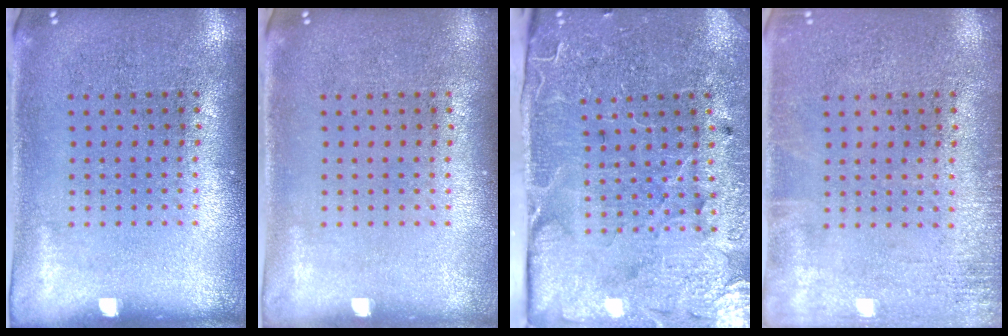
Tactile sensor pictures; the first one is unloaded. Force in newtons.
{"total": 0.0}
{"total": 3.5, "press": 3.4, "slide": 0.7}
{"total": 1.5, "press": 1.5, "slide": 0.2}